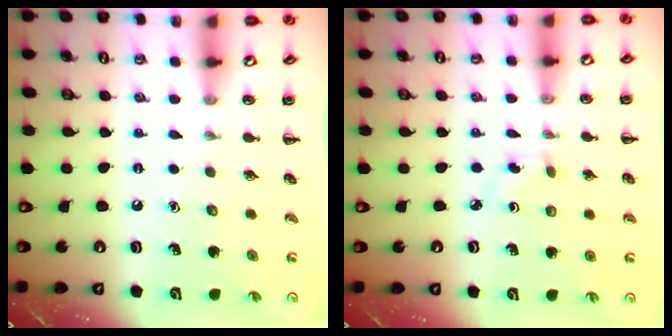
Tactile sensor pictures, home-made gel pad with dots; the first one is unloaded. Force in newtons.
{"total": 2.8, "press": 2.5, "slide": 1.2}